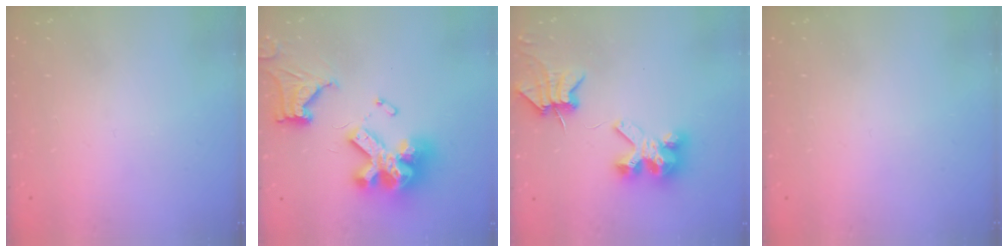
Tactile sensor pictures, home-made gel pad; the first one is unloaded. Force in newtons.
{"total": 20.1, "press": 20.0, "slide": 2.1}
{"total": 7.0, "press": 7.0, "slide": 0.9}
{"total": 0.0}